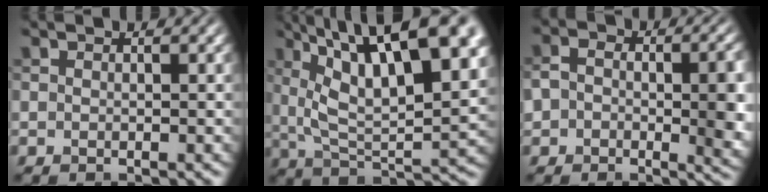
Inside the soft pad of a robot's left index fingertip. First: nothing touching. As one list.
[{"total": 15.0, "force": [7.2, 5.1, 12.1], "torque": [-0.191, 0.010, 0.117]}, {"total": 7.0, "force": [-0.6, 4.4, 5.4], "torque": [-0.066, -0.003, -0.014]}]